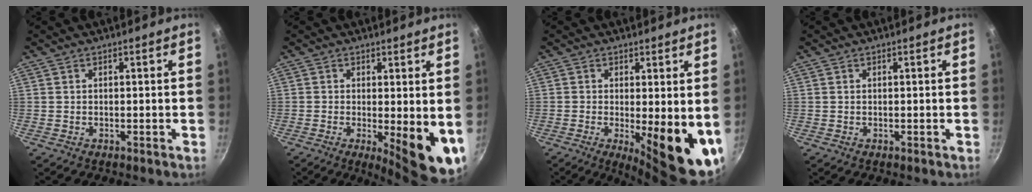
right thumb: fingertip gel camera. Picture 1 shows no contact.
{"total": 10.2, "force": [-1.4, 3.1, 9.6], "torque": [-0.106, -0.018, -0.014]}
{"total": 12.9, "force": [-1.9, 3.7, 12.2], "torque": [-0.135, -0.023, -0.019]}
{"total": 0.0}